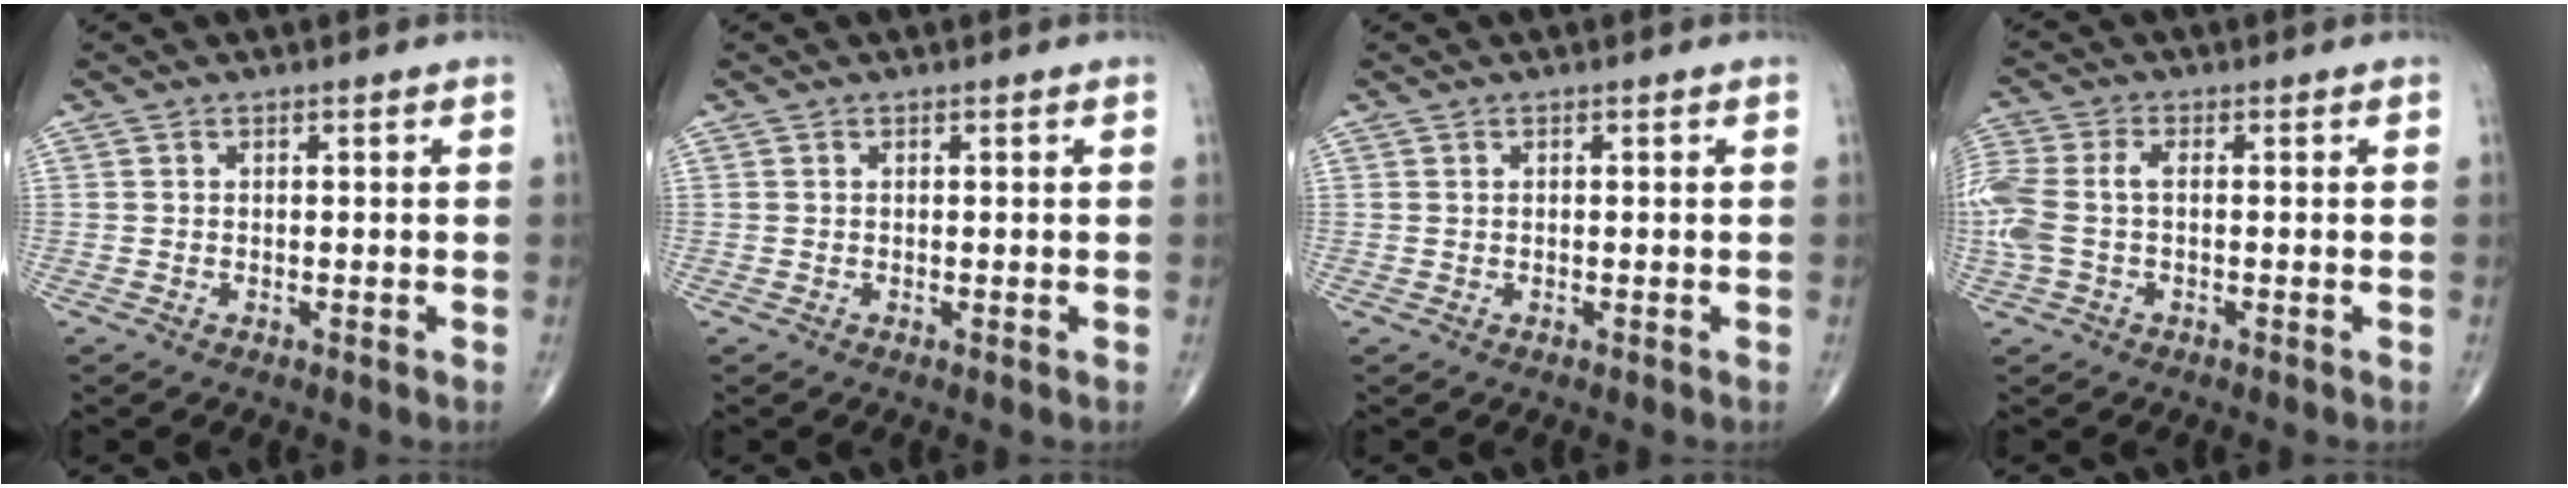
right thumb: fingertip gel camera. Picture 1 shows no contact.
{"total": 0.0}
{"total": 0.0}
{"total": 9.5, "force": [-0.3, 5.6, 7.7], "torque": [-0.215, 0.023, -0.003]}